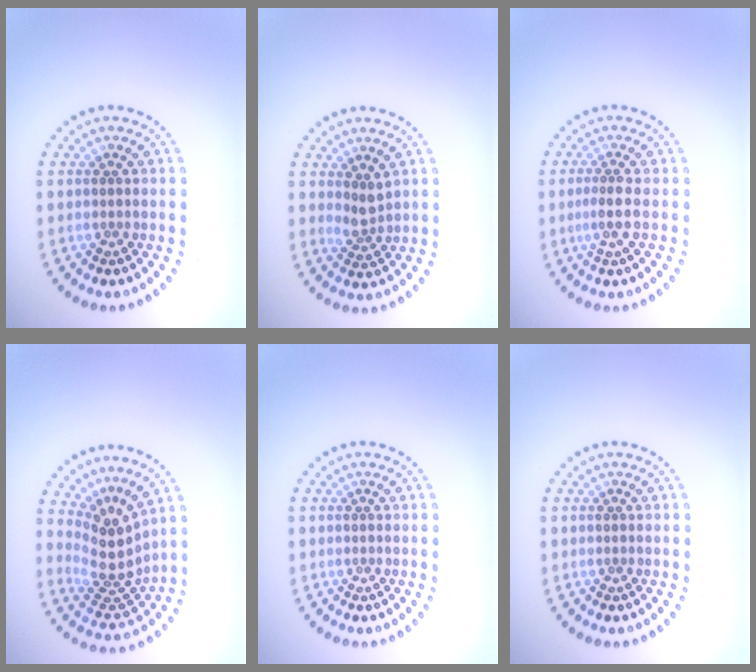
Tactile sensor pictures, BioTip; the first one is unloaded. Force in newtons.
{"total": 1.7, "press": 1.4, "slide": 1.0}
{"total": 1.9, "press": 1.6, "slide": 1.1}
{"total": 4.1, "press": 2.8, "slide": 3.0}
{"total": 0.0}
{"total": 0.0}